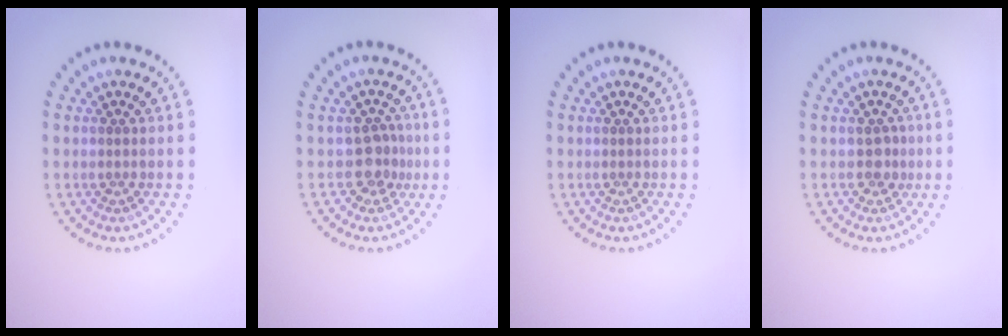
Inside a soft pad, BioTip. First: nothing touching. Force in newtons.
{"total": 2.3, "press": 1.8, "slide": 1.3}
{"total": 0.0}
{"total": 1.2, "press": 1.2, "slide": 0.5}